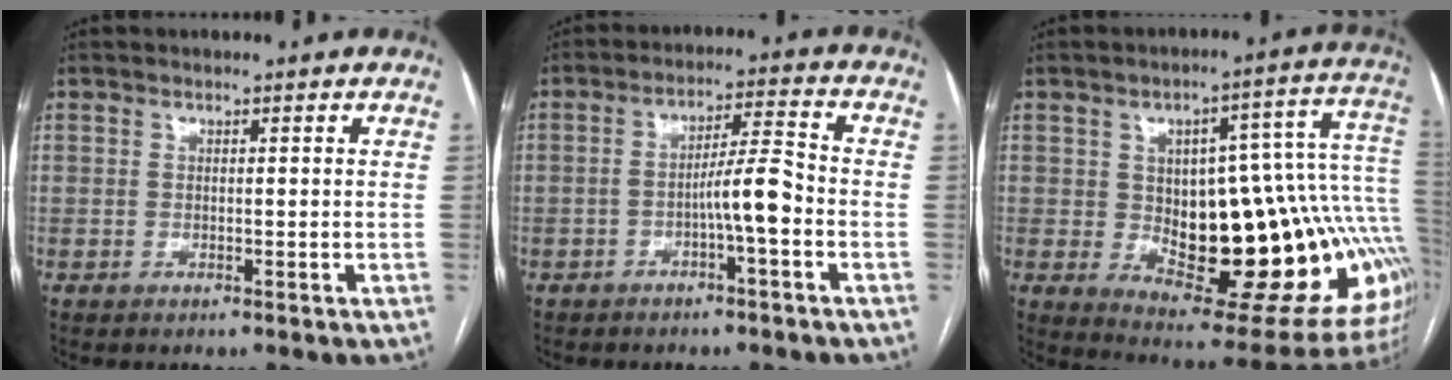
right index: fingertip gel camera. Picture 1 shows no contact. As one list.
[{"total": 6.2, "force": [-2.1, 0.2, 5.8], "torque": [-0.101, 0.014, -0.034]}, {"total": 28.7, "force": [-2.1, 9.9, 26.8], "torque": [-0.277, 0.034, -0.004]}]